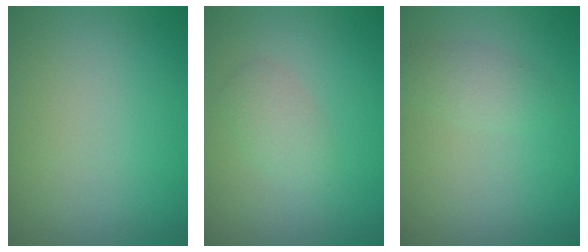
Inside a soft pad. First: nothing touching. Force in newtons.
{"total": 1.7, "press": 1.7, "slide": 0.1}
{"total": 1.6, "press": 1.6, "slide": 0.0}